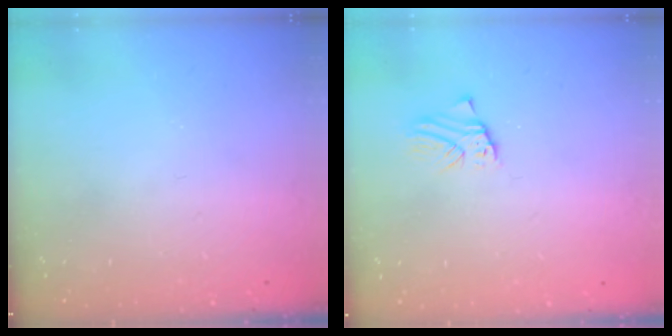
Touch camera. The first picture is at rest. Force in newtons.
{"total": 1.6, "press": 1.6, "slide": 0.3}